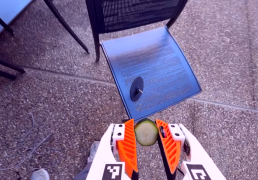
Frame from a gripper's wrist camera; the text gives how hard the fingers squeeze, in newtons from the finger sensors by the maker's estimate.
{"total": 9.1, "left": 8.5, "right": 9.6}